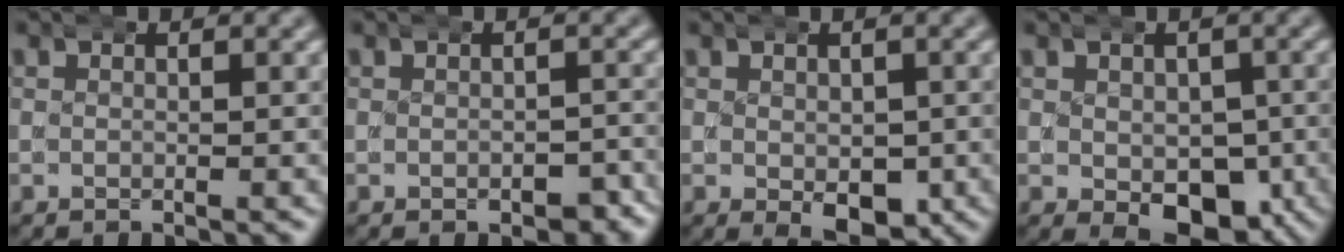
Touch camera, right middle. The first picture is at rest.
{"total": 2.3, "force": [-1.7, 1.2, 1.0], "torque": [-0.009, -0.005, -0.027]}
{"total": 4.8, "force": [-2.0, 2.7, 3.5], "torque": [-0.058, -0.030, -0.016]}
{"total": 6.7, "force": [-2.8, 4.4, 4.2], "torque": [-0.066, -0.038, -0.024]}